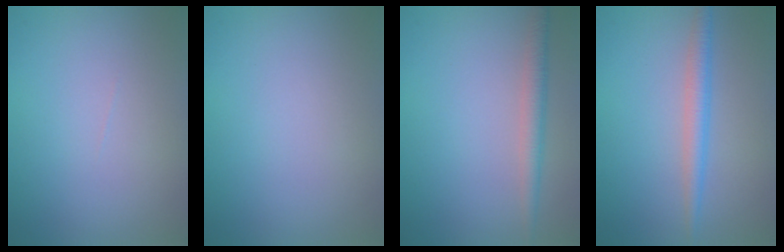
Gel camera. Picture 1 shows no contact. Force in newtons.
{"total": 0.0}
{"total": 2.2, "press": 2.2, "slide": 0.0}
{"total": 2.3, "press": 2.3, "slide": 0.1}